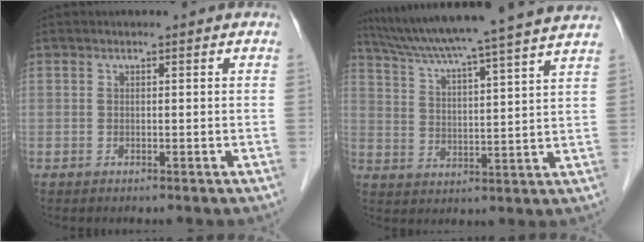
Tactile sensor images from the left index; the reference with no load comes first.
{"total": 20.6, "force": [18.1, -1.4, 9.8], "torque": [-0.170, -0.007, 0.253]}